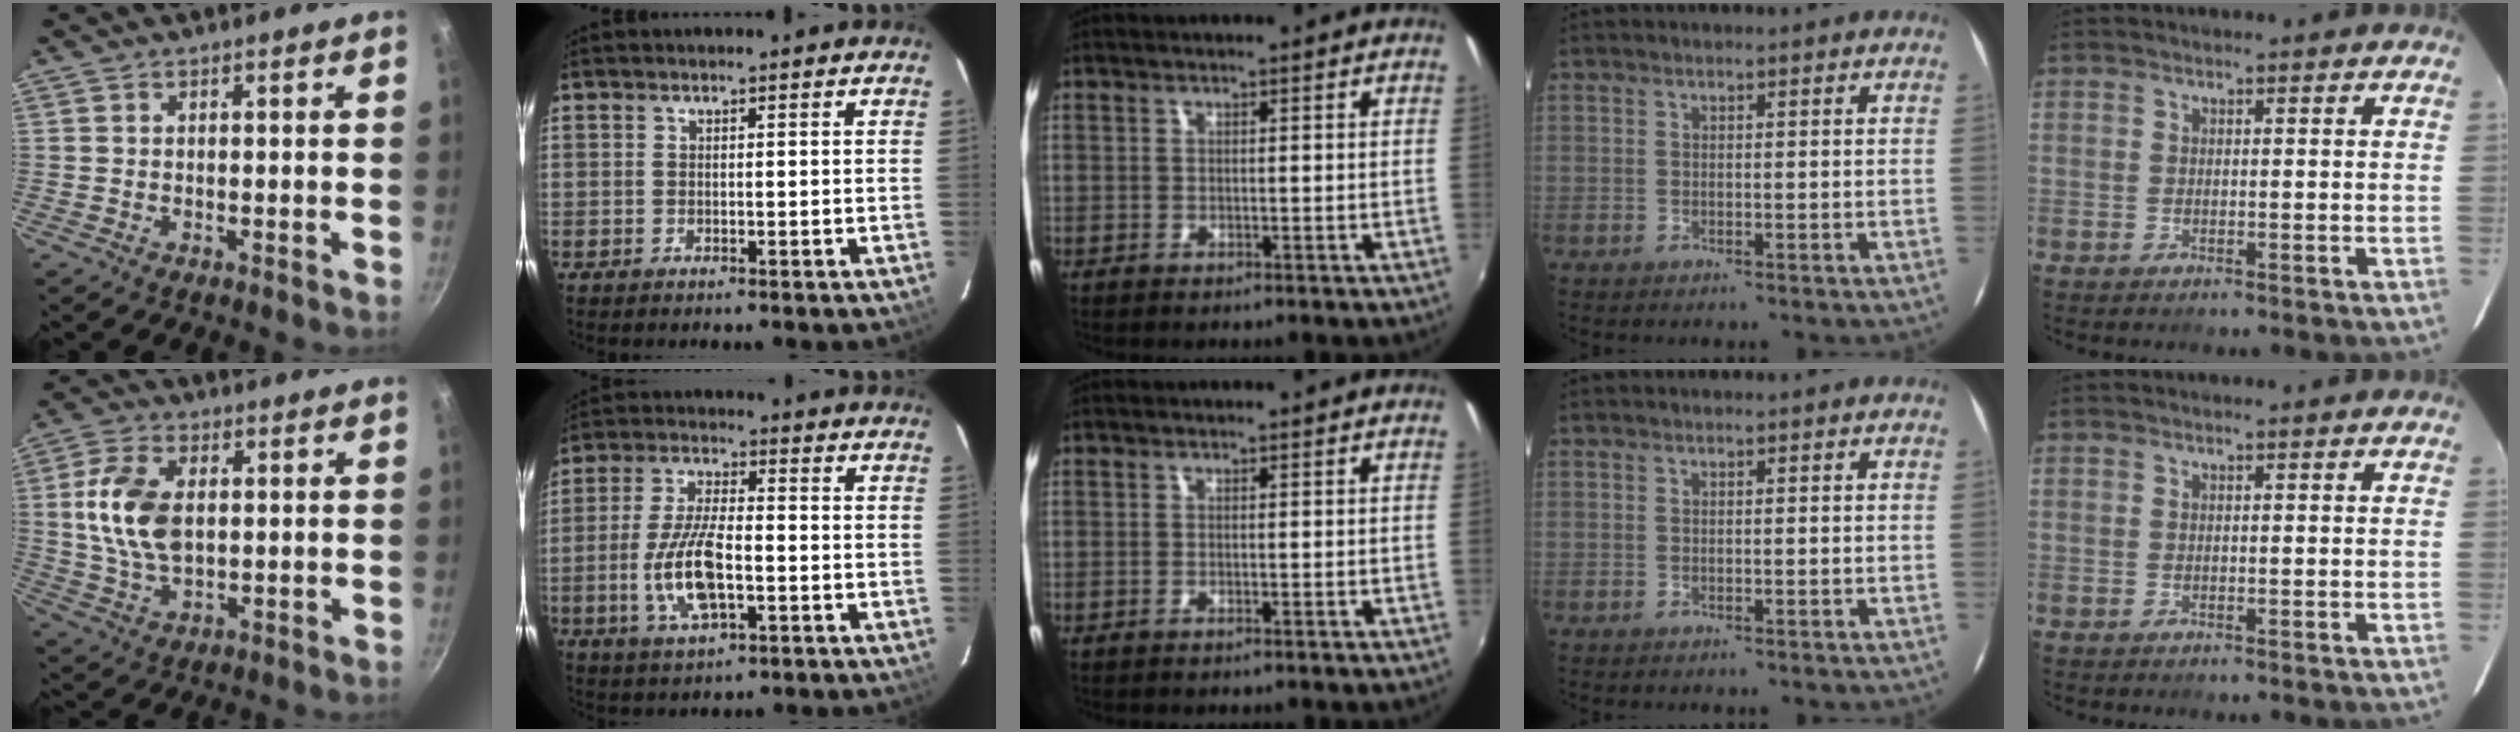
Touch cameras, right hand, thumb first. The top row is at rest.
{"thumb": {"total": 11.9, "force": [1.3, 7.1, 9.4], "torque": [-0.172, 0.004, 0.023]}, "index": {"total": 11.3, "force": [-3.0, 4.1, 10.2], "torque": [-0.210, -0.004, -0.054]}}